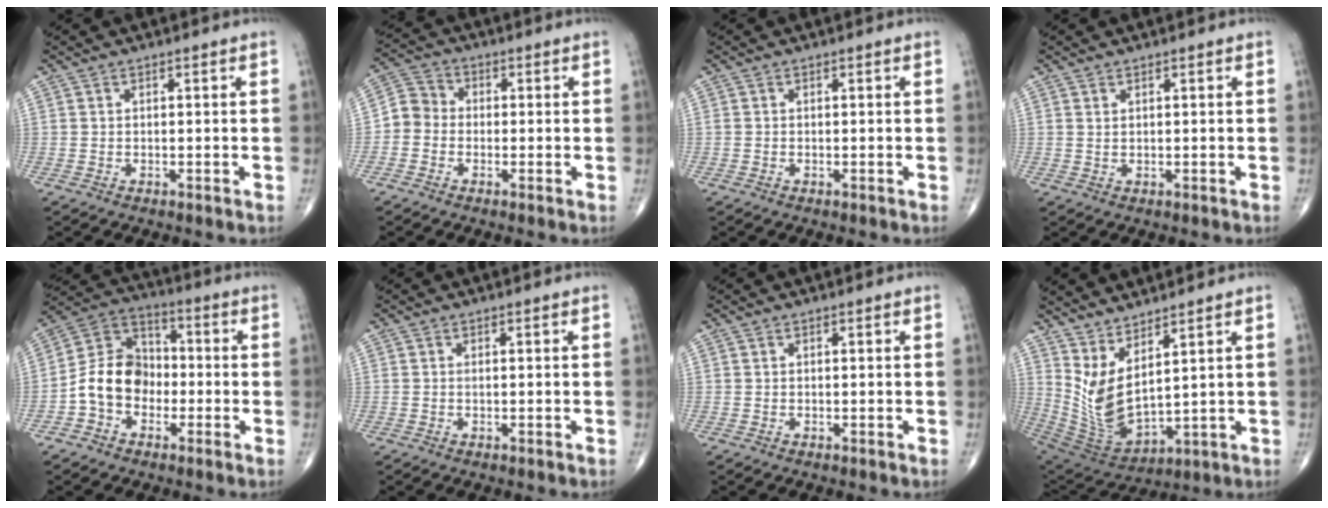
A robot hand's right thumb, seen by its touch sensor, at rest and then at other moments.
{"total": 5.1, "force": [-1.1, 4.6, 1.9], "torque": [-0.020, 0.018, -0.040]}
{"total": 0.0}
{"total": 0.7, "force": [0.6, 0.2, 0.4], "torque": [-0.005, -0.005, 0.011]}
{"total": 11.1, "force": [-2.9, 8.7, 6.2], "torque": [-0.089, 0.043, -0.068]}
{"total": 0.0}
{"total": 0.0}
{"total": 11.6, "force": [5.4, 3.8, 9.5], "torque": [-0.192, -0.057, 0.130]}